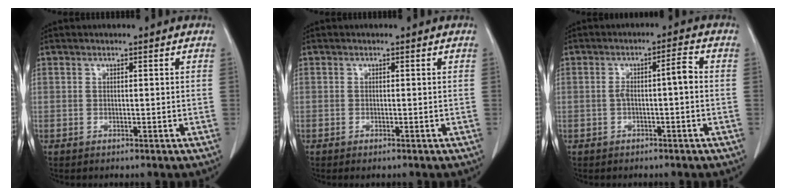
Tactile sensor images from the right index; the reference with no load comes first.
{"total": 0.6, "force": [-0.5, 0.1, 0.4], "torque": [-0.010, -0.002, -0.007]}
{"total": 3.8, "force": [-0.4, 0.5, 3.8], "torque": [-0.066, 0.016, -0.004]}